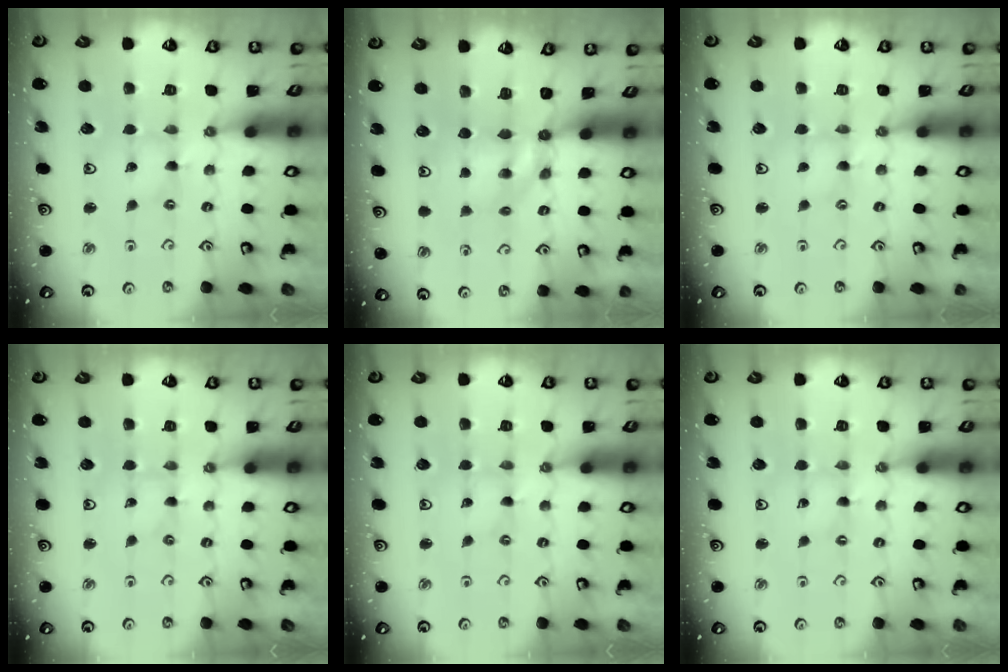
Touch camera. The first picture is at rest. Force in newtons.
{"total": 5.7, "press": 5.7, "slide": 0.3}
{"total": 1.2, "press": 1.2, "slide": 0.2}
{"total": 0.0}
{"total": 0.0}
{"total": 0.0}